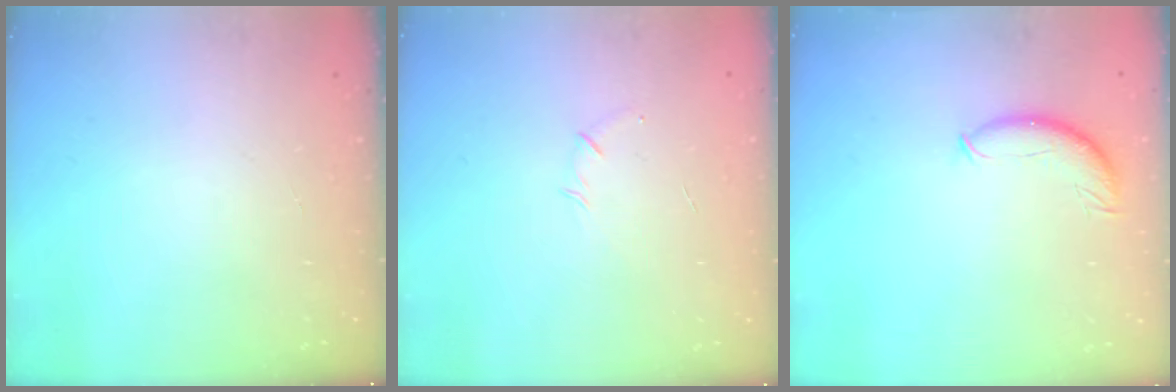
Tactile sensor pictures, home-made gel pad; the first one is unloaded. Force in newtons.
{"total": 3.9, "press": 3.7, "slide": 1.2}
{"total": 8.4, "press": 8.3, "slide": 1.2}